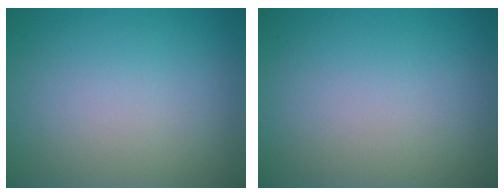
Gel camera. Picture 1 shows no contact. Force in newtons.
{"total": 0.0}